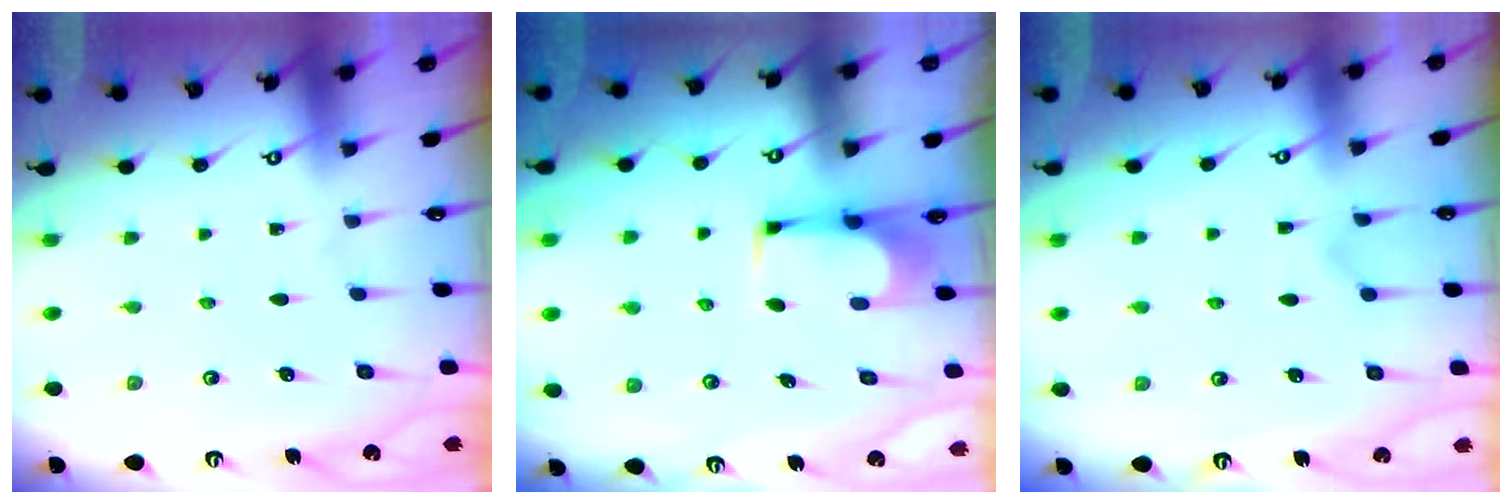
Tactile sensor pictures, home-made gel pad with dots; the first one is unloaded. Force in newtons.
{"total": 1.1, "press": 0.9, "slide": 0.7}
{"total": 0.7, "press": 0.4, "slide": 0.6}